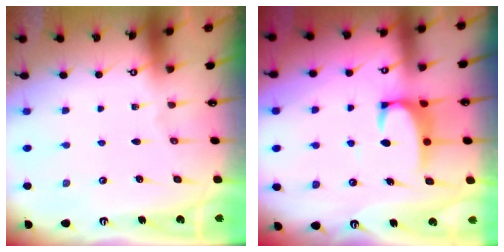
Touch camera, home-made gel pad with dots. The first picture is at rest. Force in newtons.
{"total": 3.5, "press": 3.4, "slide": 0.5}